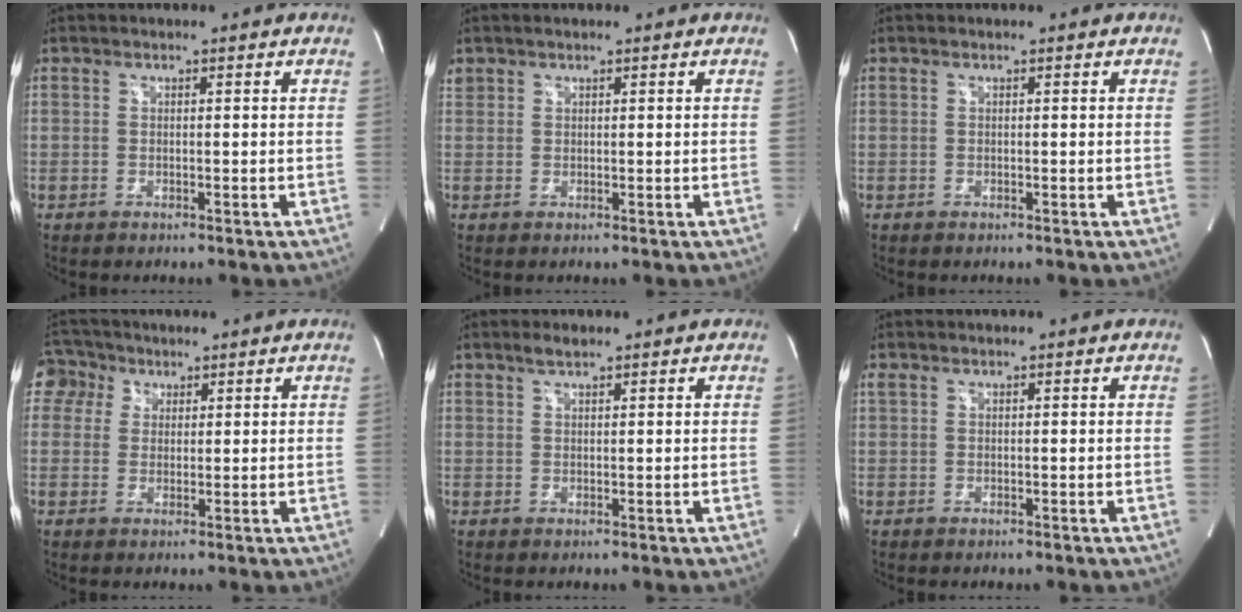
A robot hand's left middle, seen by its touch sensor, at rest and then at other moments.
{"total": 1.3, "force": [1.0, 0.8, 0.1], "torque": [-0.001, 0.010, 0.021]}
{"total": 0.0}
{"total": 4.8, "force": [2.3, 4.2, 0.3], "torque": [-0.010, 0.020, 0.046]}
{"total": 1.7, "force": [1.3, 0.4, 0.9], "torque": [-0.023, 0.004, 0.028]}
{"total": 0.5, "force": [0.4, 0.2, 0.3], "torque": [-0.018, 0.015, 0.011]}